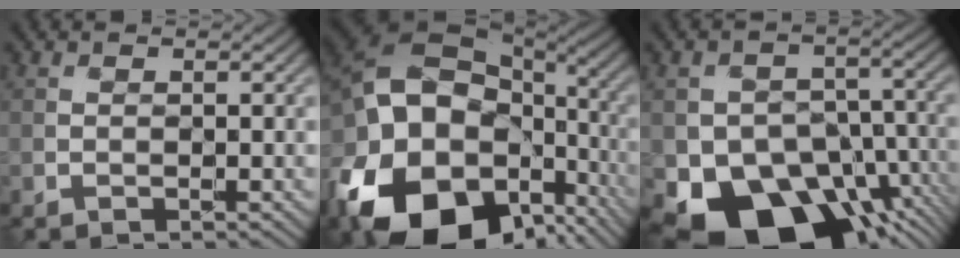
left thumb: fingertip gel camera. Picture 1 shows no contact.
{"total": 20.7, "force": [-7.5, 15.1, 12.1], "torque": [-0.270, -0.038, -0.125]}
{"total": 14.8, "force": [-7.7, 9.7, 8.0], "torque": [-0.126, -0.027, -0.130]}